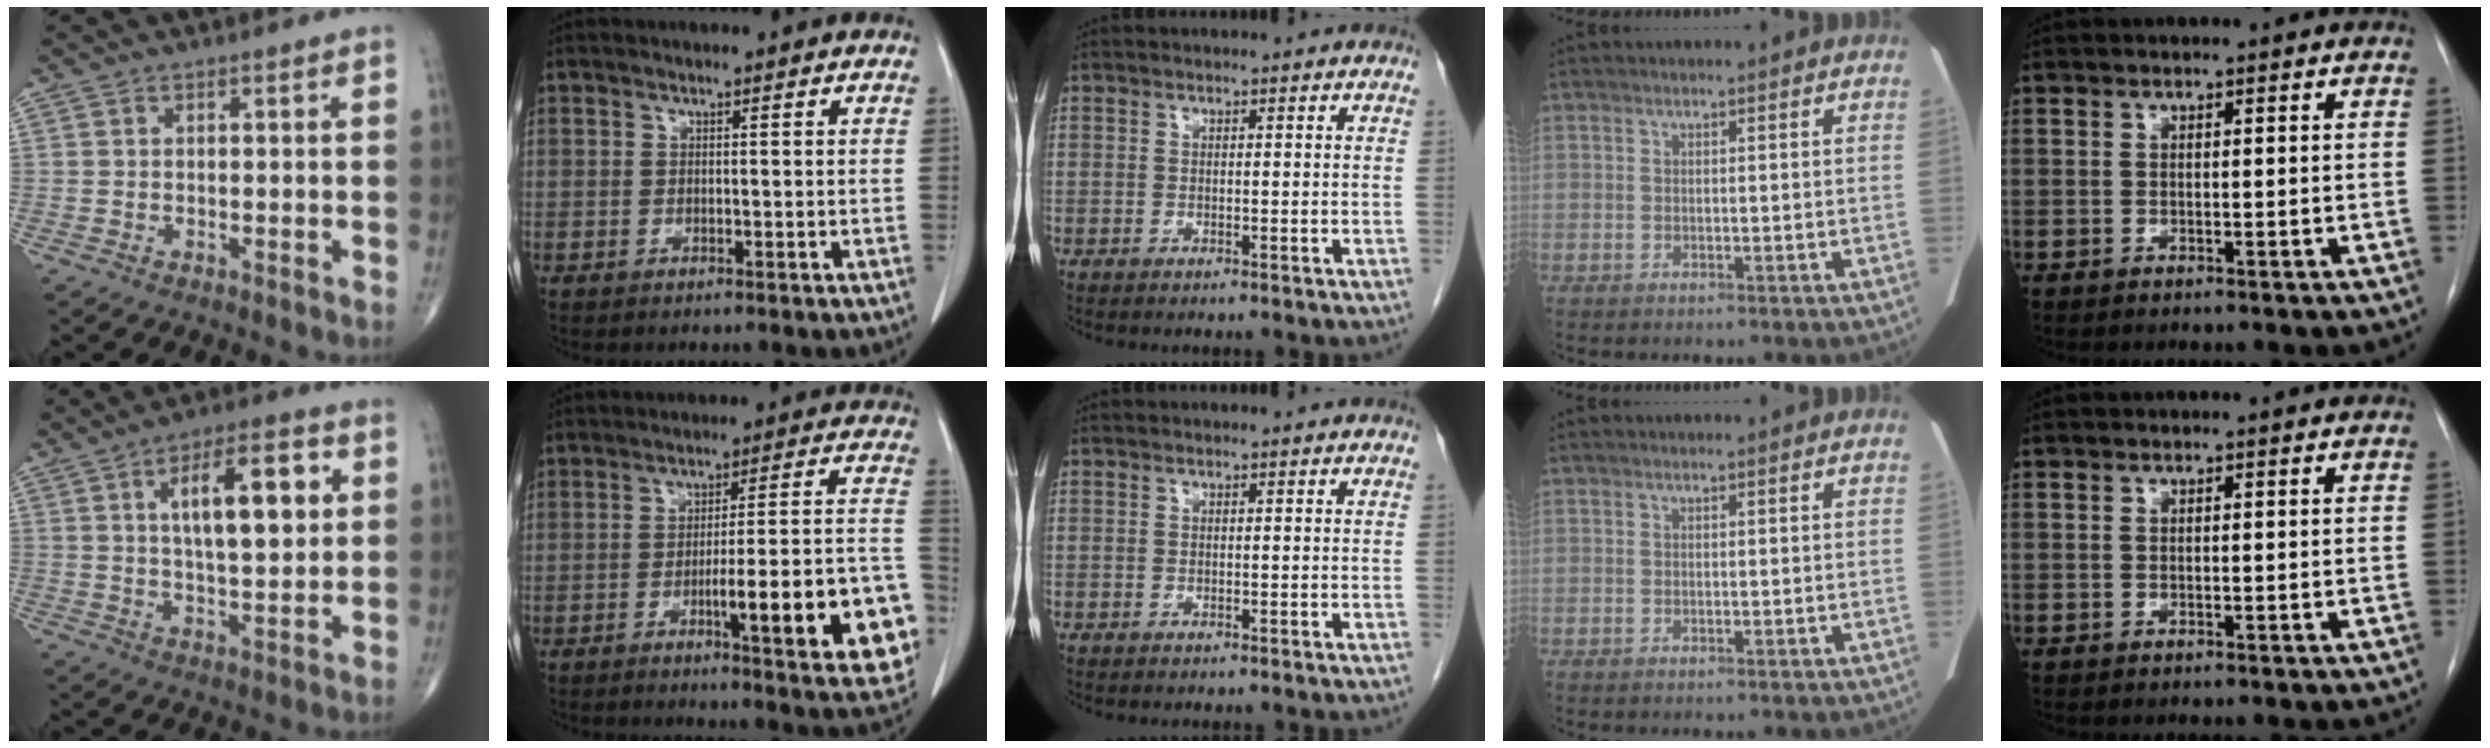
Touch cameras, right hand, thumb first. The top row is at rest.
{"thumb": {"total": 14.4, "force": [3.7, 5.4, 12.9], "torque": [-0.180, -0.002, 0.056]}, "index": {"total": 17.7, "force": [-5.8, 2.6, 16.5], "torque": [-0.151, 0.022, -0.066]}}